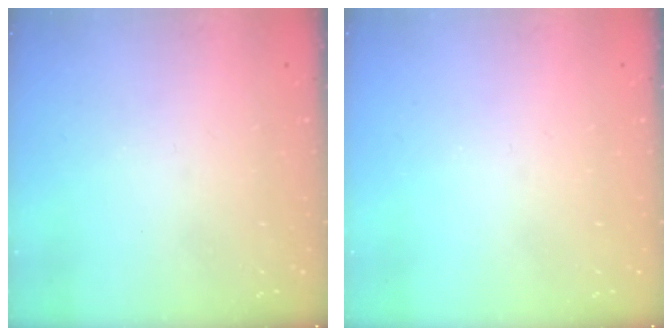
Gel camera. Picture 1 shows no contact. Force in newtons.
{"total": 0.0}